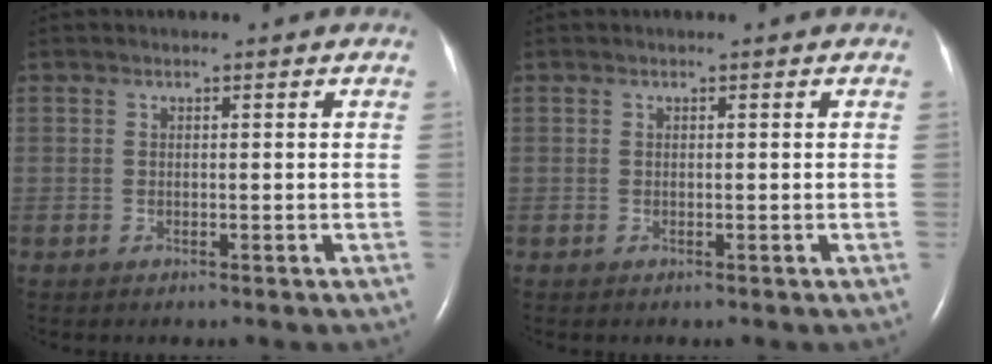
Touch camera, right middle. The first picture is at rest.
{"total": 0.0}